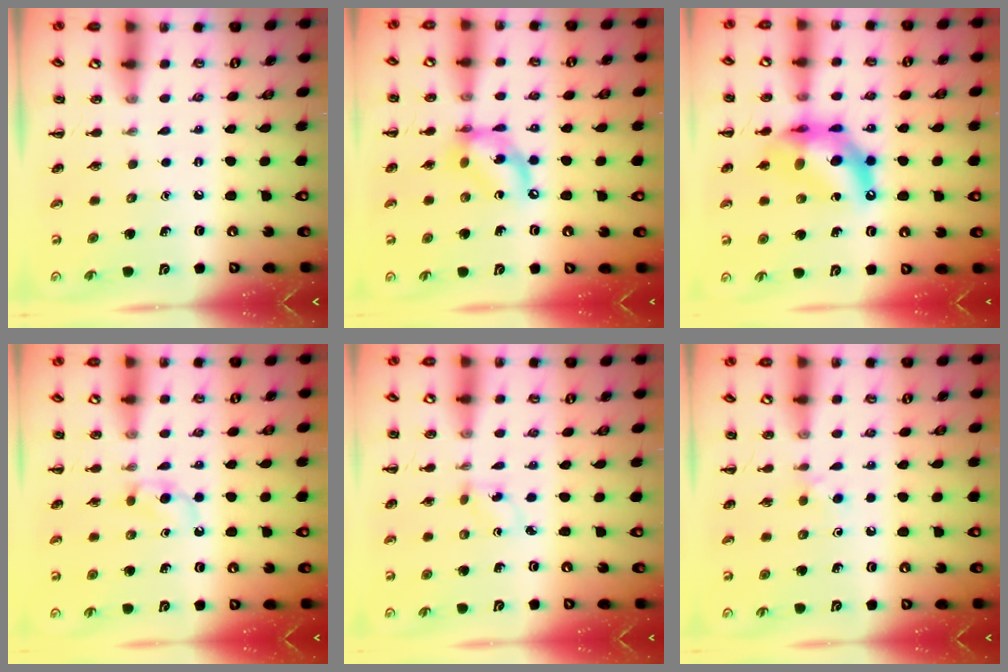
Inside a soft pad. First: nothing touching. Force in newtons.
{"total": 11.4, "press": 11.0, "slide": 2.8}
{"total": 14.0, "press": 13.6, "slide": 3.6}
{"total": 3.2, "press": 2.9, "slide": 1.4}
{"total": 0.9, "press": 0.7, "slide": 0.5}
{"total": 2.8, "press": 2.6, "slide": 1.1}